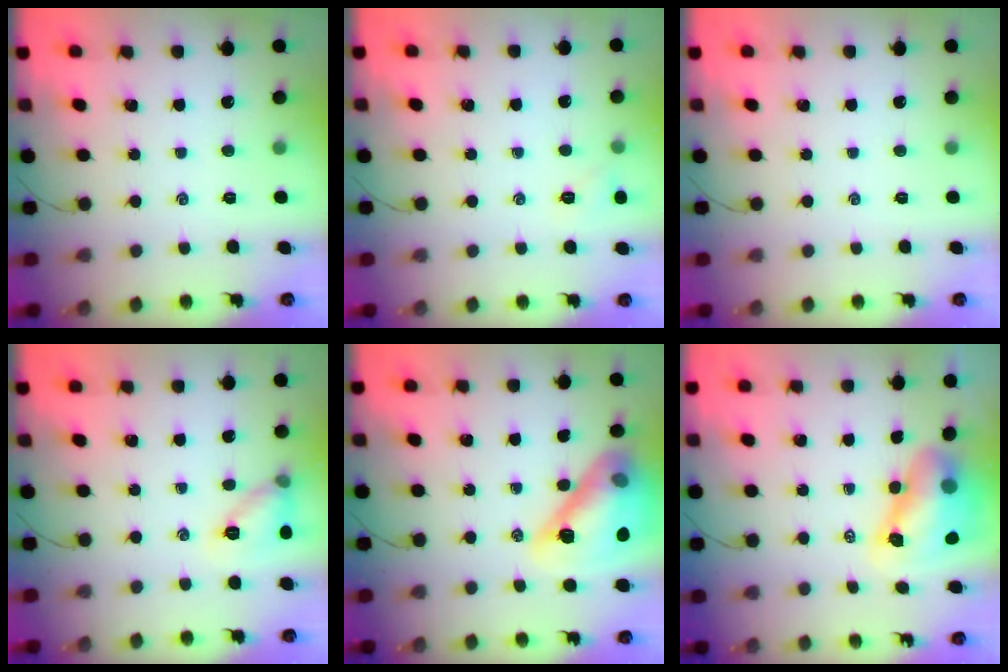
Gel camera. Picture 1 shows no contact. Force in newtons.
{"total": 5.9, "press": 5.7, "slide": 1.7}
{"total": 0.0}
{"total": 9.3, "press": 9.2, "slide": 1.2}
{"total": 20.2, "press": 20.1, "slide": 2.2}
{"total": 10.6, "press": 10.2, "slide": 3.0}